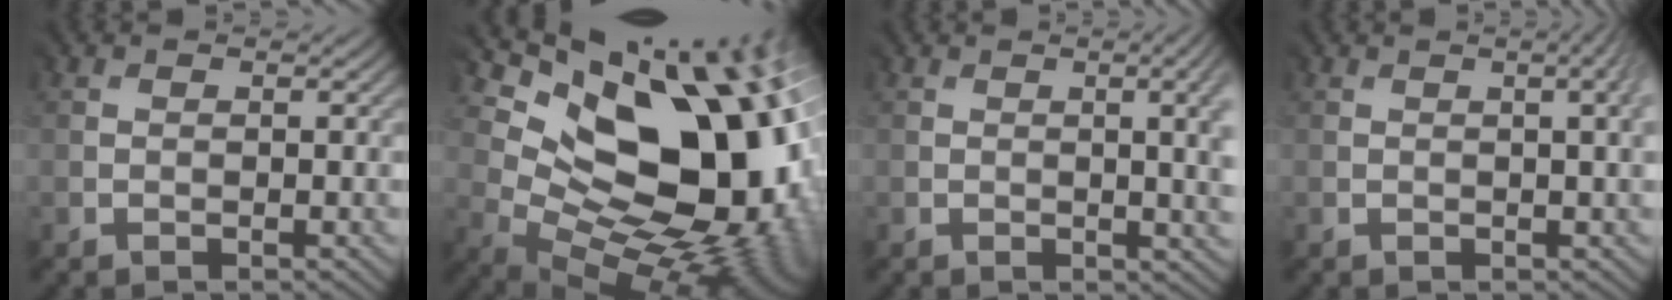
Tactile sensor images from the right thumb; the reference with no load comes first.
{"total": 17.3, "force": [3.4, 11.3, 12.7], "torque": [-0.138, 0.000, 0.107]}
{"total": 5.9, "force": [-0.7, 1.8, 5.5], "torque": [-0.026, 0.015, -0.015]}
{"total": 3.4, "force": [0.1, 0.9, 3.3], "torque": [-0.015, 0.012, -0.005]}